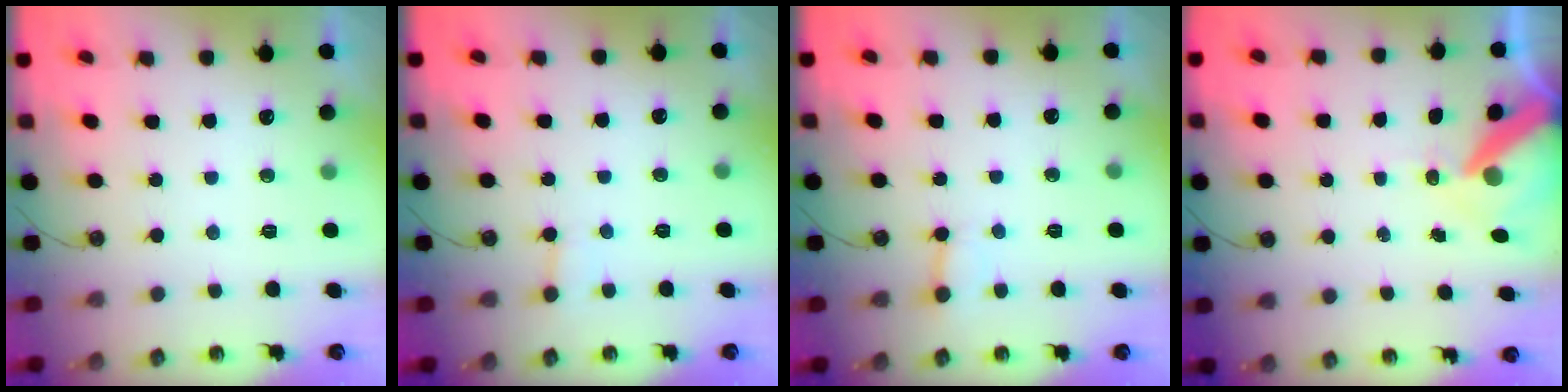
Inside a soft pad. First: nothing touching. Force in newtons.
{"total": 3.5, "press": 3.5, "slide": 0.3}
{"total": 3.1, "press": 3.1, "slide": 0.2}
{"total": 11.1, "press": 11.0, "slide": 1.3}